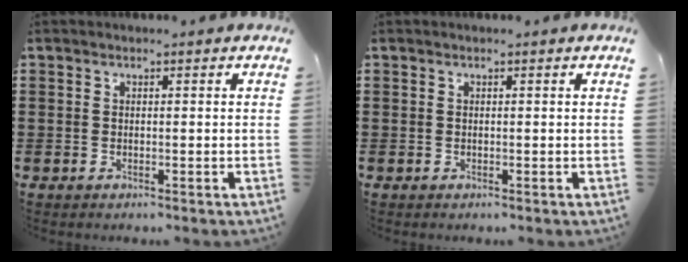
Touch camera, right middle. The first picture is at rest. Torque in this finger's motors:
{"motor_torque": [0.04, -0.06, -0.01, 0.01]}